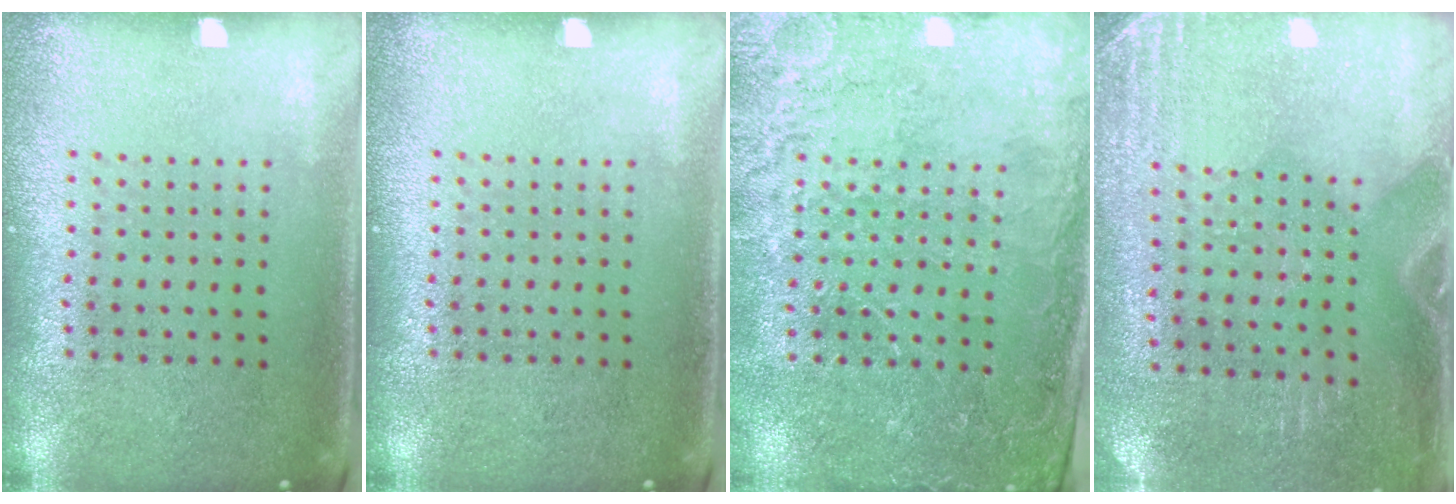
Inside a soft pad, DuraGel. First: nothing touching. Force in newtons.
{"total": 0.0}
{"total": 2.8, "press": 2.8, "slide": 0.2}
{"total": 2.9, "press": 2.5, "slide": 1.3}